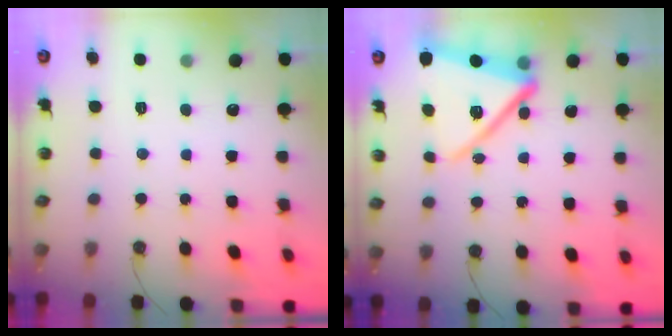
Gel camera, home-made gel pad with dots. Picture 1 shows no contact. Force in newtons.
{"total": 17.3, "press": 17.3, "slide": 1.4}